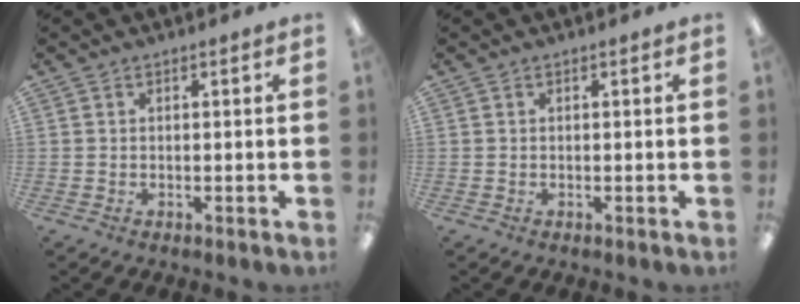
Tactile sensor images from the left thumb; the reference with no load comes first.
{"total": 0.0}